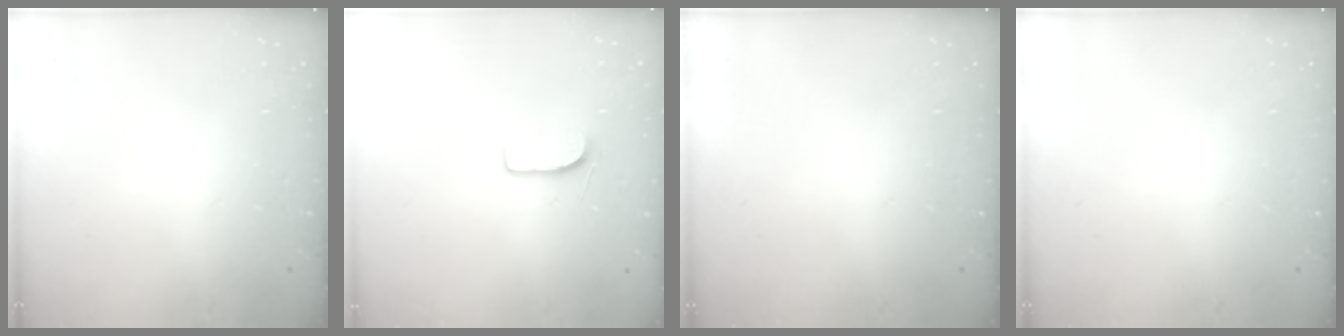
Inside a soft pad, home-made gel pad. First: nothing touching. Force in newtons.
{"total": 7.1, "press": 7.1, "slide": 0.6}
{"total": 0.0}
{"total": 0.0}